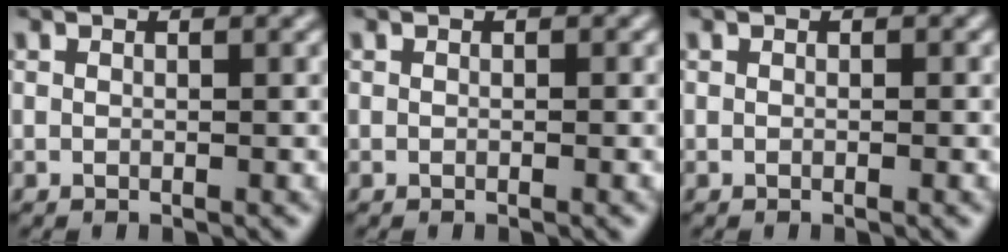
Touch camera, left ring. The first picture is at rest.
{"total": 0.0}
{"total": 0.0}